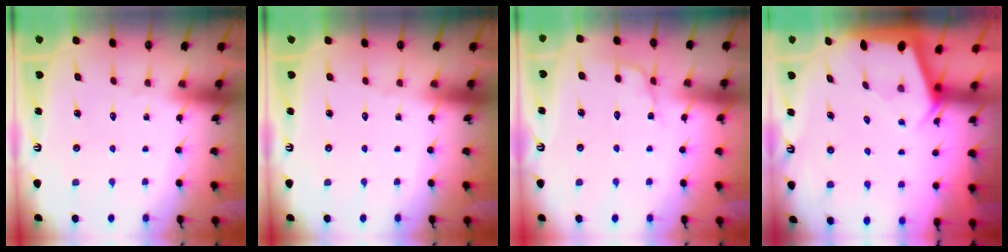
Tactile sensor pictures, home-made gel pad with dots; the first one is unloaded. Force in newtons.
{"total": 0.0}
{"total": 3.4, "press": 3.4, "slide": 0.4}
{"total": 2.2, "press": 2.2, "slide": 0.3}